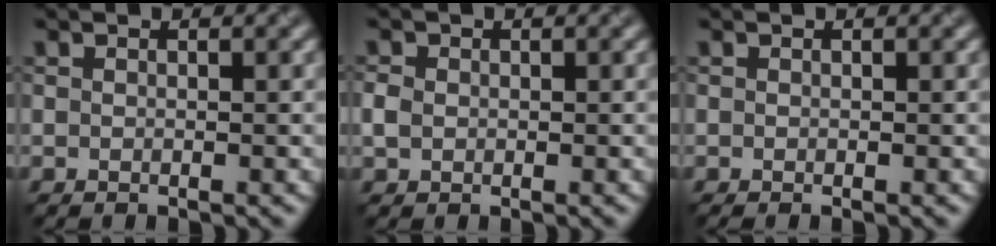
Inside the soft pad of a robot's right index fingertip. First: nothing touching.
{"total": 1.2, "force": [0.2, 1.1, 0.5], "torque": [-0.010, 0.007, 0.000]}
{"total": 0.6, "force": [-0.2, 0.1, 0.5], "torque": [-0.010, -0.004, -0.005]}